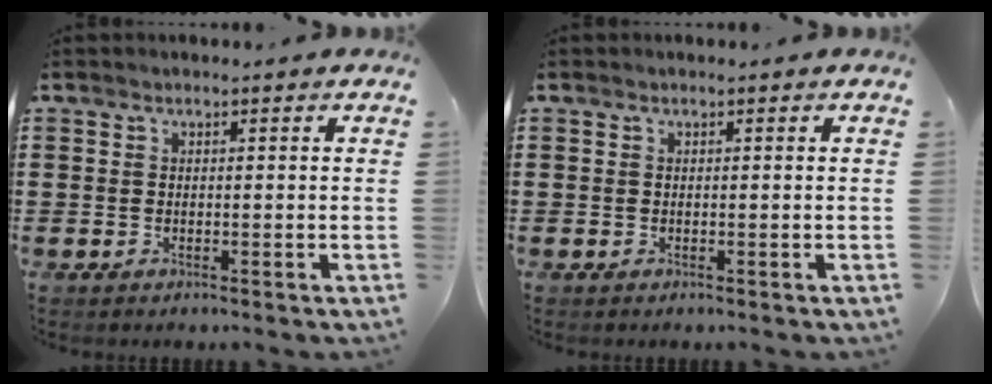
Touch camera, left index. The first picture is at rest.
{"total": 0.0}